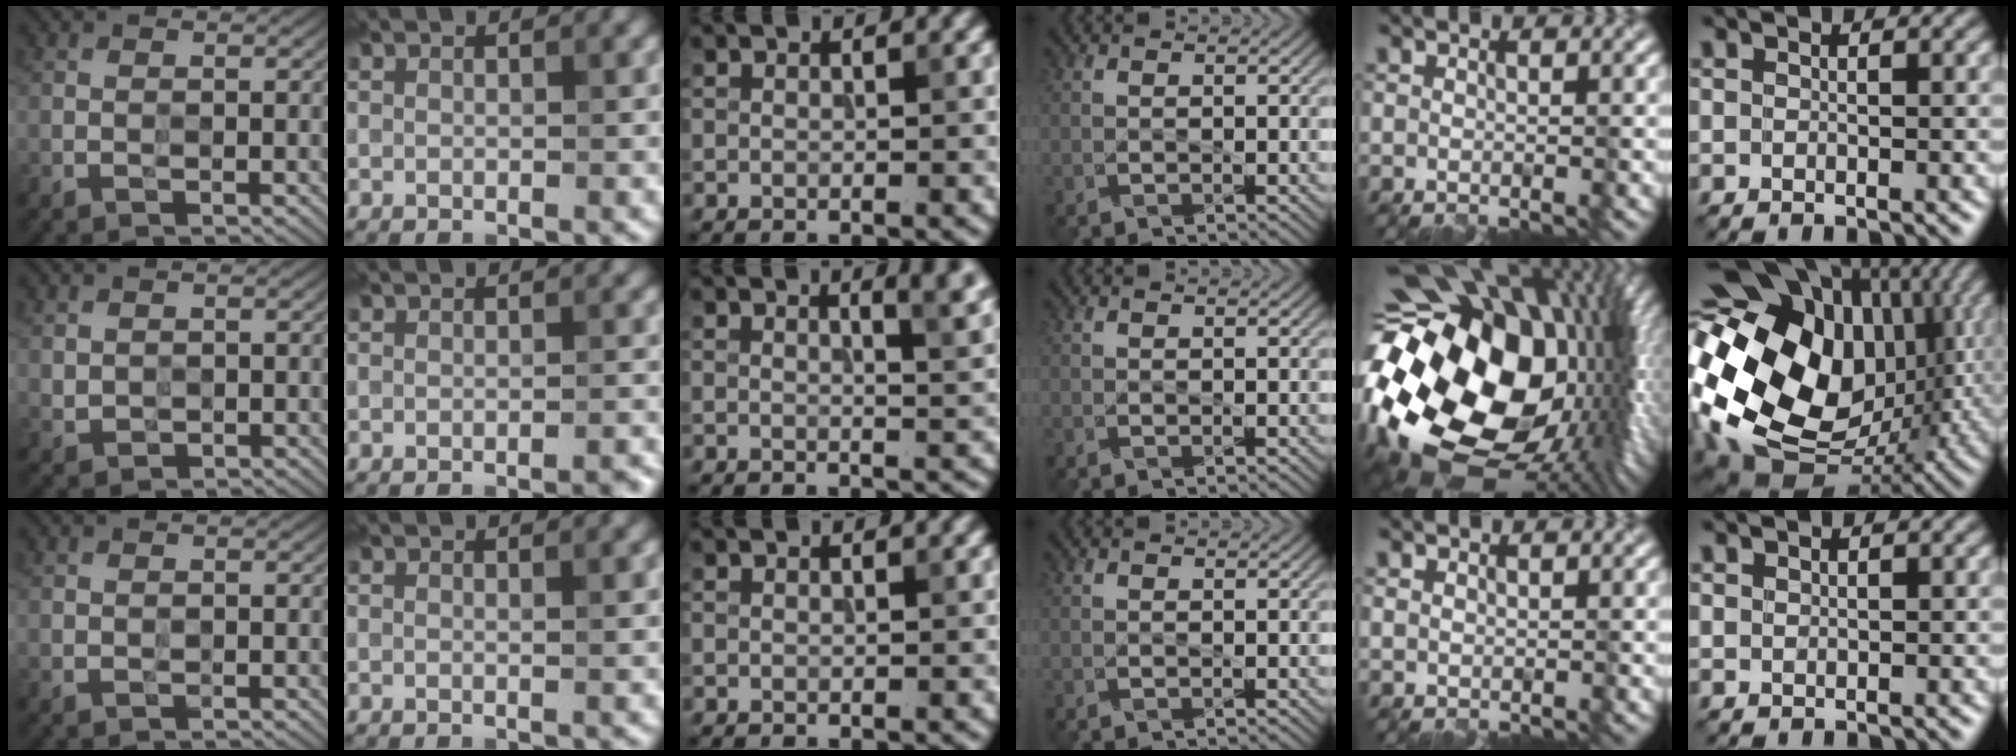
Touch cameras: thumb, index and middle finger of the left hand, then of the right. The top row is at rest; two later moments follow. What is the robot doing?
{"motion": "wipe", "object": "plastic plate"}